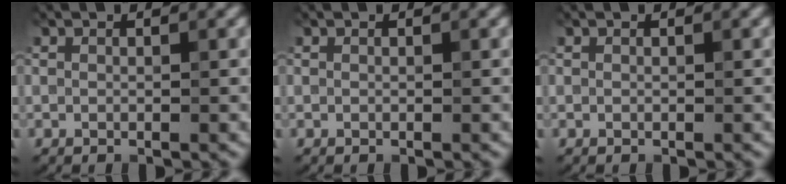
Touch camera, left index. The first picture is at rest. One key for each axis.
{"total": 0.0}
{"total": 0.0}